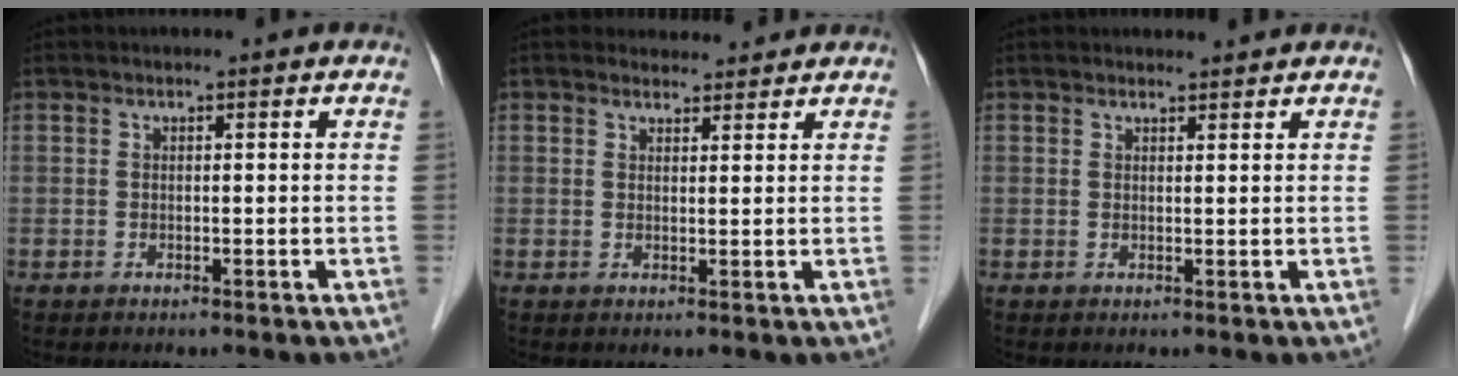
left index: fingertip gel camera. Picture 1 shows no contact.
{"total": 2.6, "force": [2.5, 0.8, -0.2], "torque": [-0.003, 0.008, 0.035]}
{"total": 1.8, "force": [1.8, 0.2, 0.1], "torque": [-0.009, 0.003, 0.027]}